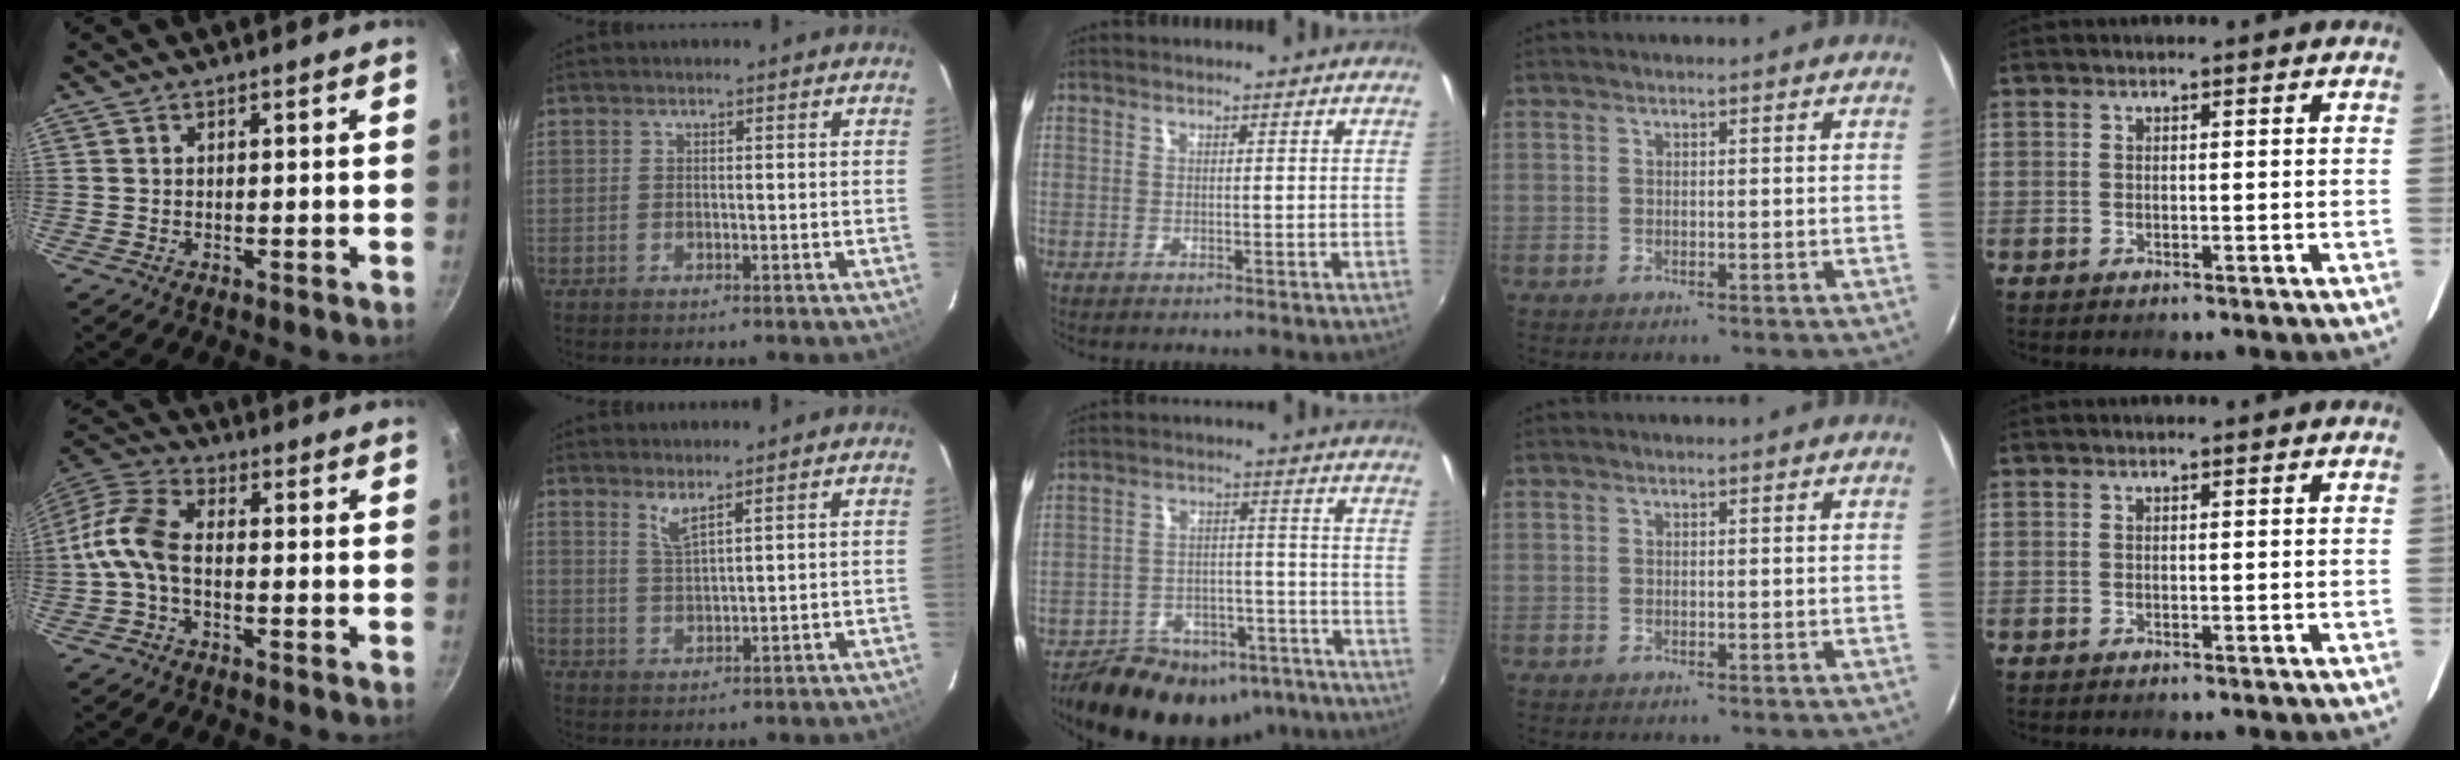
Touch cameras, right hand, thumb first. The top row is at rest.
{"thumb": {"total": 9.0, "force": [-2.0, 5.0, 7.2], "torque": [-0.152, 0.037, -0.058]}, "index": {"total": 3.1, "force": [2.4, 0.2, 1.9], "torque": [-0.039, -0.003, 0.045]}, "middle": {"total": 21.5, "force": [-16.4, 10.8, 8.9], "torque": [-0.171, 0.027, -0.207]}}